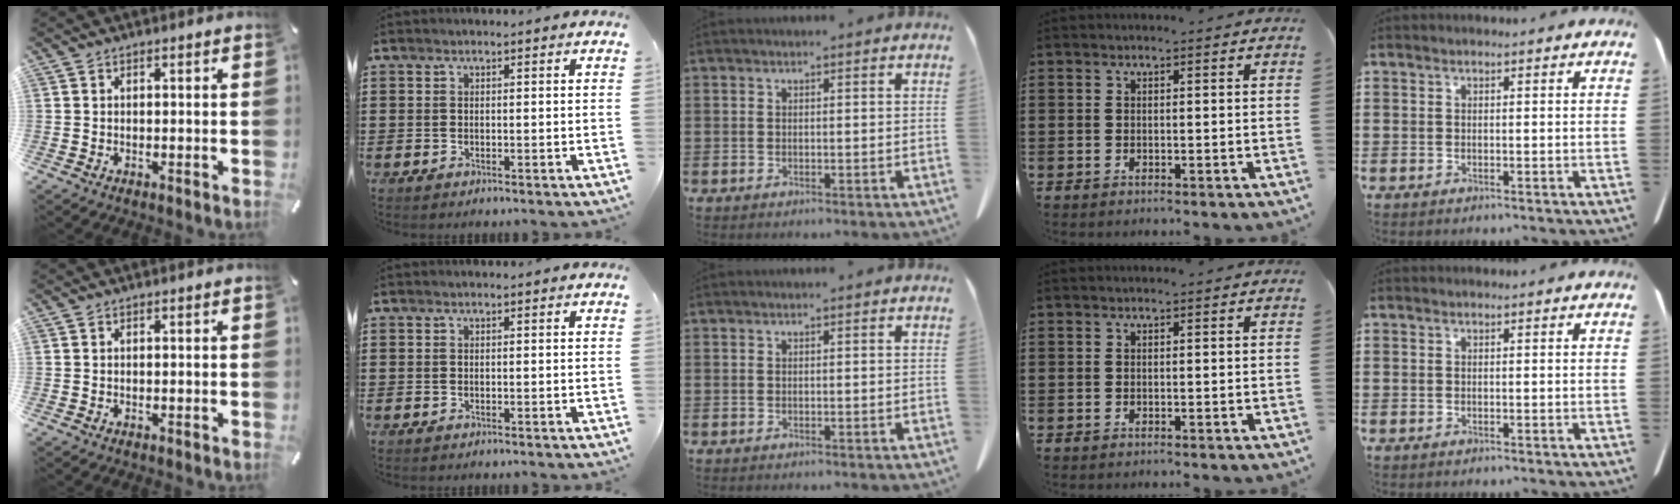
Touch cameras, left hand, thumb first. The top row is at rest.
{}